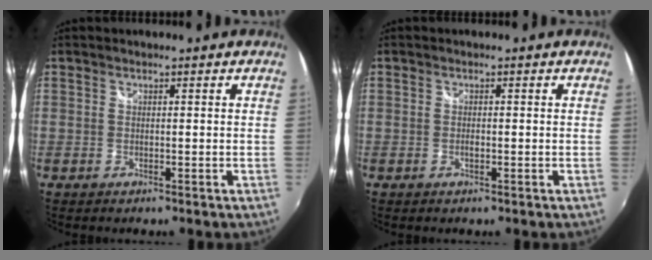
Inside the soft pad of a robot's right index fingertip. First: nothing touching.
{"total": 0.9, "force": [-0.4, 0.4, 0.7], "torque": [-0.013, 0.000, -0.007]}